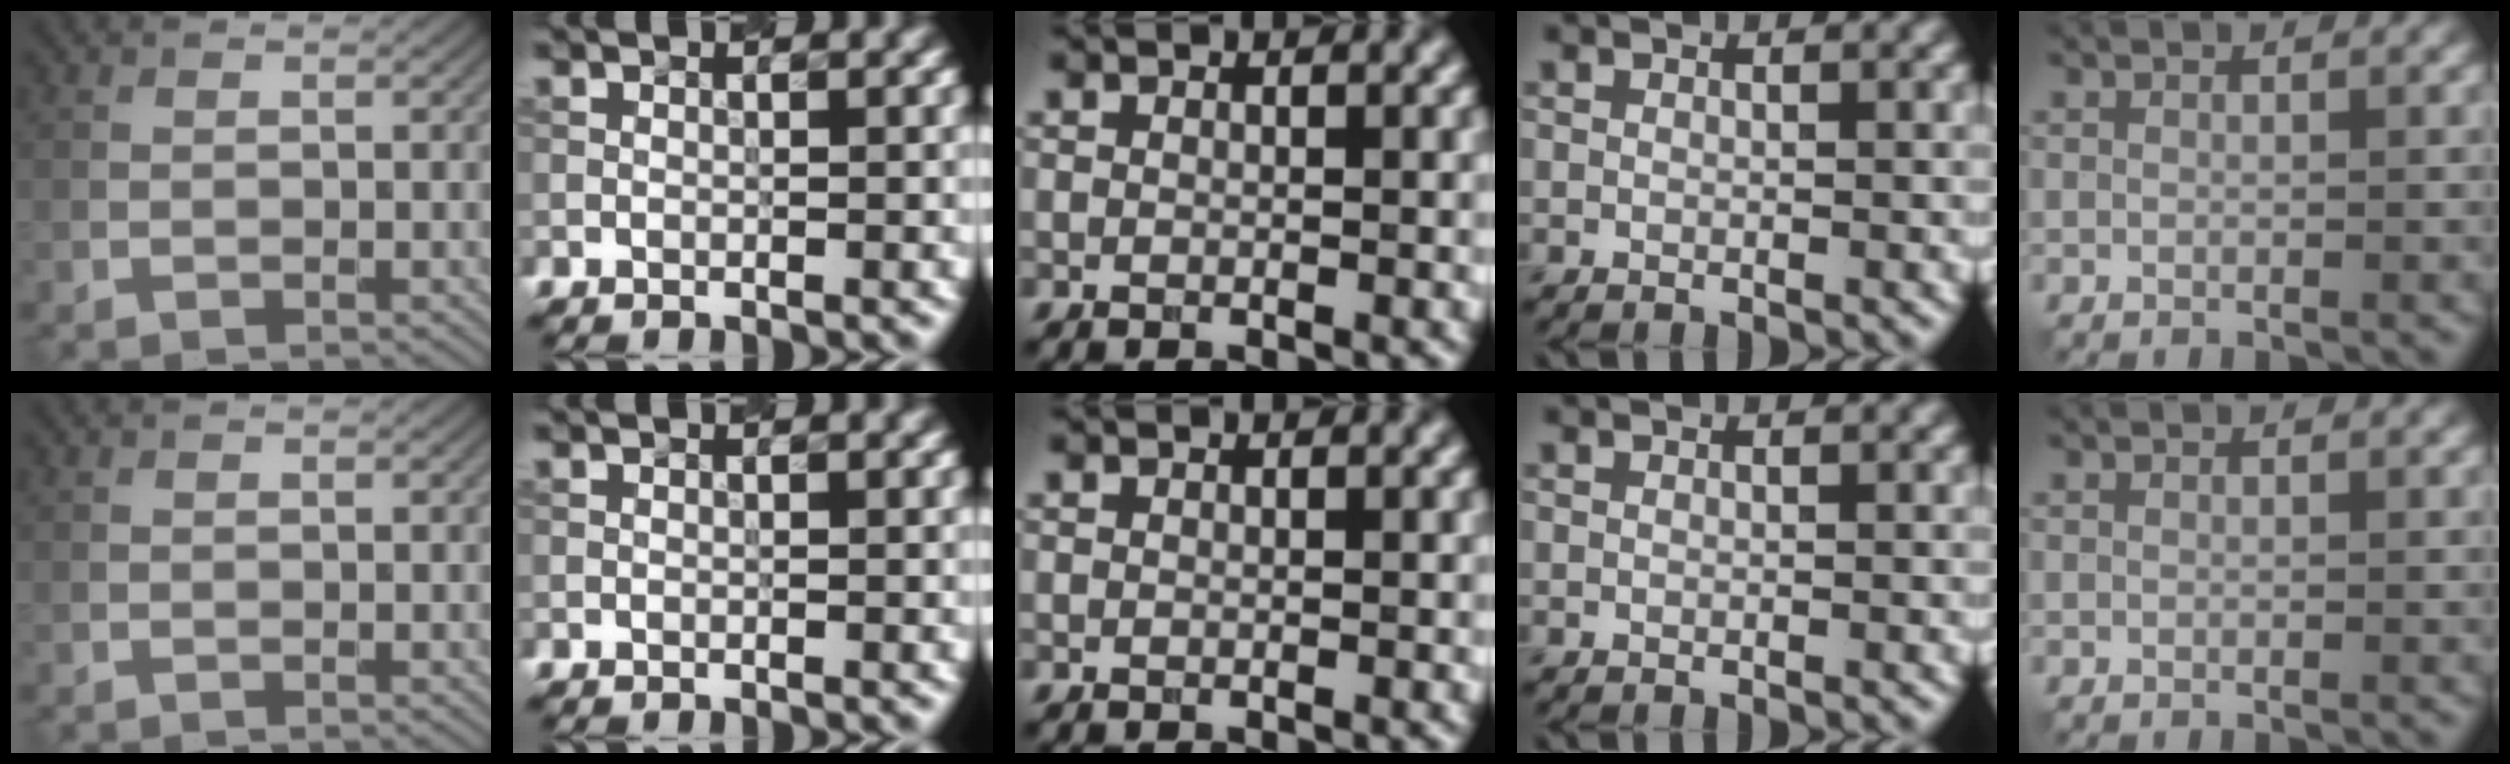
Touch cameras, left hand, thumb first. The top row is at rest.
{}